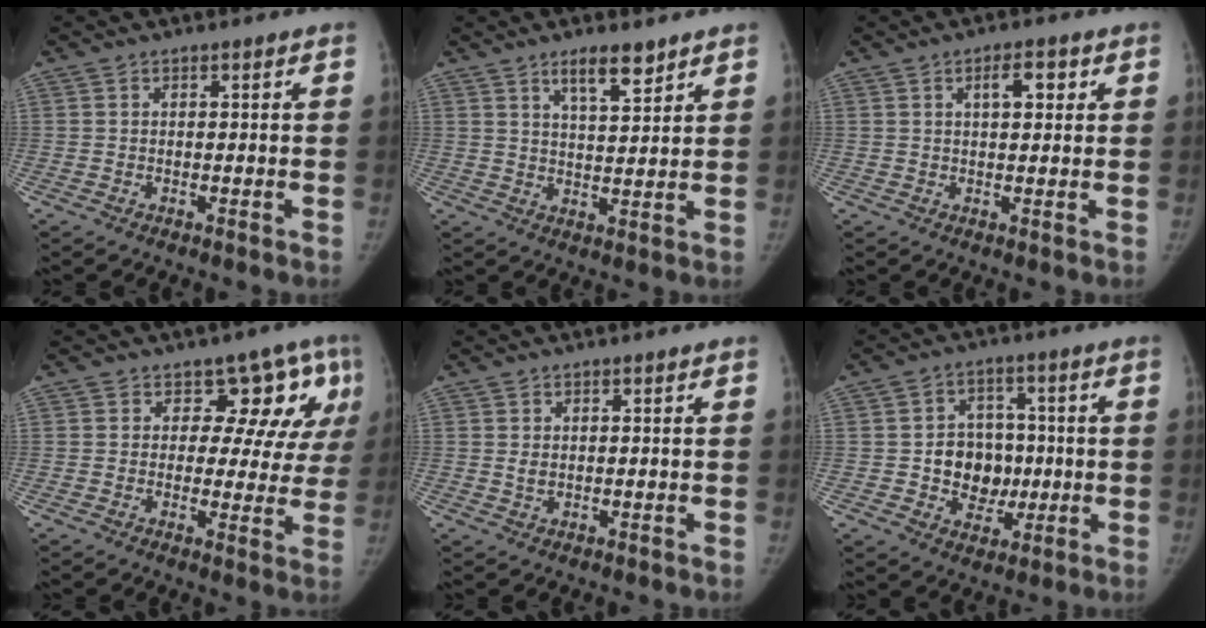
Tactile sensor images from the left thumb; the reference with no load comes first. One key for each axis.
{"total": 6.2, "fx": 4.3, "fy": 1.7, "fz": 4.1, "tx": -0.054, "ty": -0.031, "tz": 0.073}
{"total": 4.4, "fx": 1.7, "fy": 1.9, "fz": 3.6, "tx": -0.046, "ty": -0.001, "tz": 0.025}
{"total": 10.4, "fx": 5.0, "fy": 6.7, "fz": 6.1, "tx": -0.019, "ty": -0.019, "tz": 0.050}
{"total": 1.2, "fx": 0.3, "fy": 0.8, "fz": 0.8, "tx": -0.007, "ty": -0.004, "tz": 0.010}
{"total": 9.6, "fx": -0.8, "fy": 8.2, "fz": 5.0, "tx": -0.024, "ty": 0.011, "tz": -0.008}